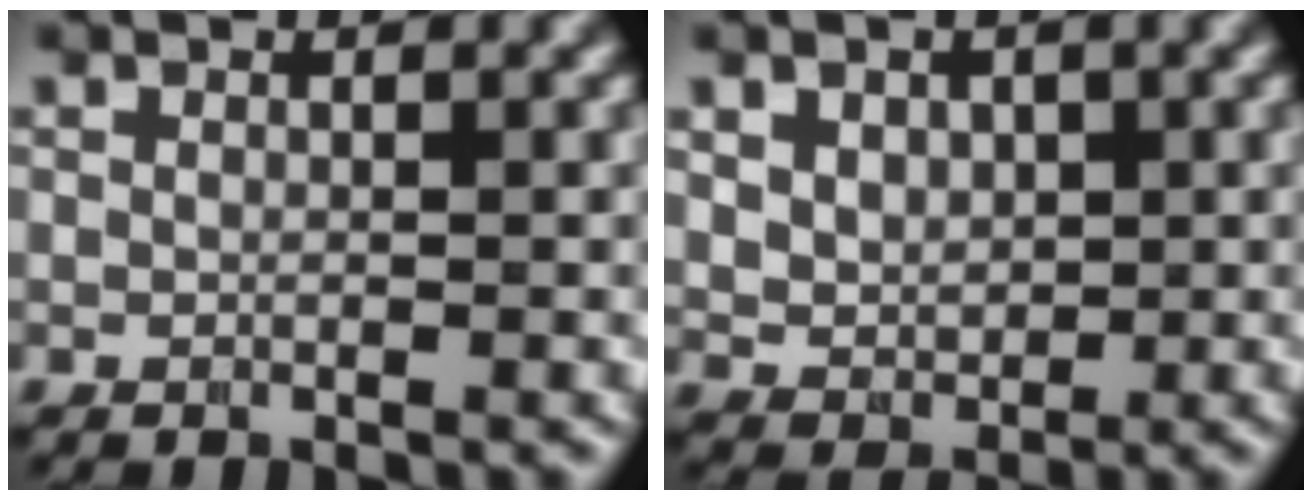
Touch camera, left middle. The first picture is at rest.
{"total": 3.8, "force": [1.5, 2.9, 2.0], "torque": [-0.050, 0.006, 0.033]}